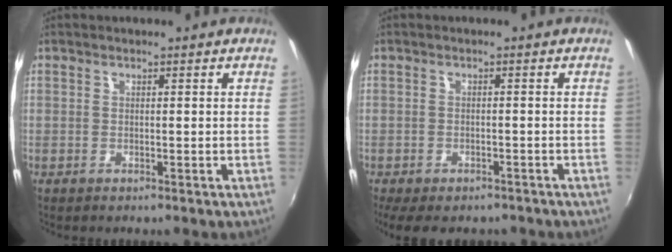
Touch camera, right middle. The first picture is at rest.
{"total": 8.1, "force": [-6.2, 3.3, 4.1], "torque": [-0.091, -0.031, -0.091]}